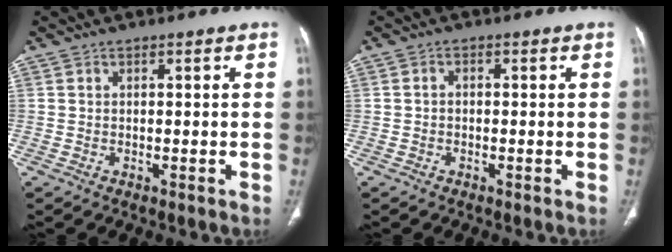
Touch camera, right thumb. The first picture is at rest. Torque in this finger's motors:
{"motor_torque": [-0.33, 0.31, -0.37, 0.07, 0.08]}